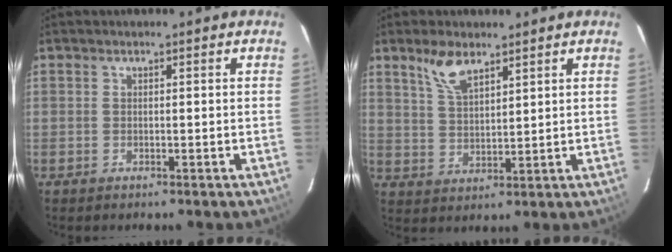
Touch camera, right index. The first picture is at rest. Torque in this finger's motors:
{"motor_torque": [0.63, 0.52, 0.13, 0.07]}